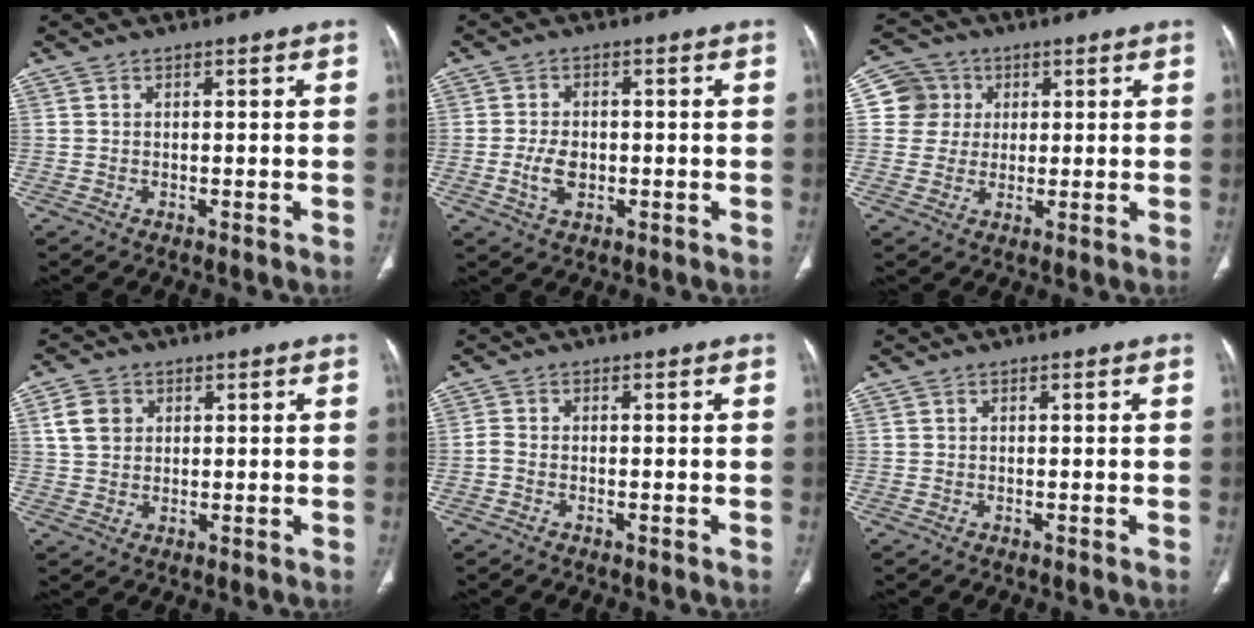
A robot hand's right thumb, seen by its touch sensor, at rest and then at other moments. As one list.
[{"total": 4.7, "force": [-1.1, 3.0, 3.4], "torque": [-0.064, 0.004, -0.016]}, {"total": 6.7, "force": [1.4, 6.6, 0.5], "torque": [0.022, 0.007, 0.021]}, {"total": 5.3, "force": [1.6, 4.3, 2.6], "torque": [-0.033, 0.001, 0.029]}, {"total": 1.2, "force": [-0.7, 0.5, 0.8], "torque": [-0.025, 0.003, -0.017]}, {"total": 0.0}]